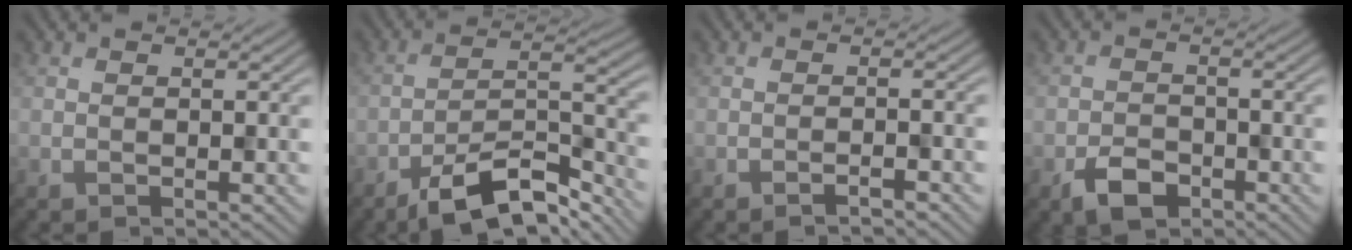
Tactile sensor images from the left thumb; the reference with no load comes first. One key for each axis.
{"total": 11.7, "fx": -8.6, "fy": 3.4, "fz": 7.1, "tx": -0.120, "ty": 0.002, "tz": -0.156}
{"total": 1.7, "fx": -1.3, "fy": 0.1, "fz": 1.1, "tx": -0.017, "ty": 0.004, "tz": -0.027}
{"total": 3.9, "fx": -2.4, "fy": 2.3, "fz": 2.0, "tx": -0.037, "ty": -0.004, "tz": -0.052}